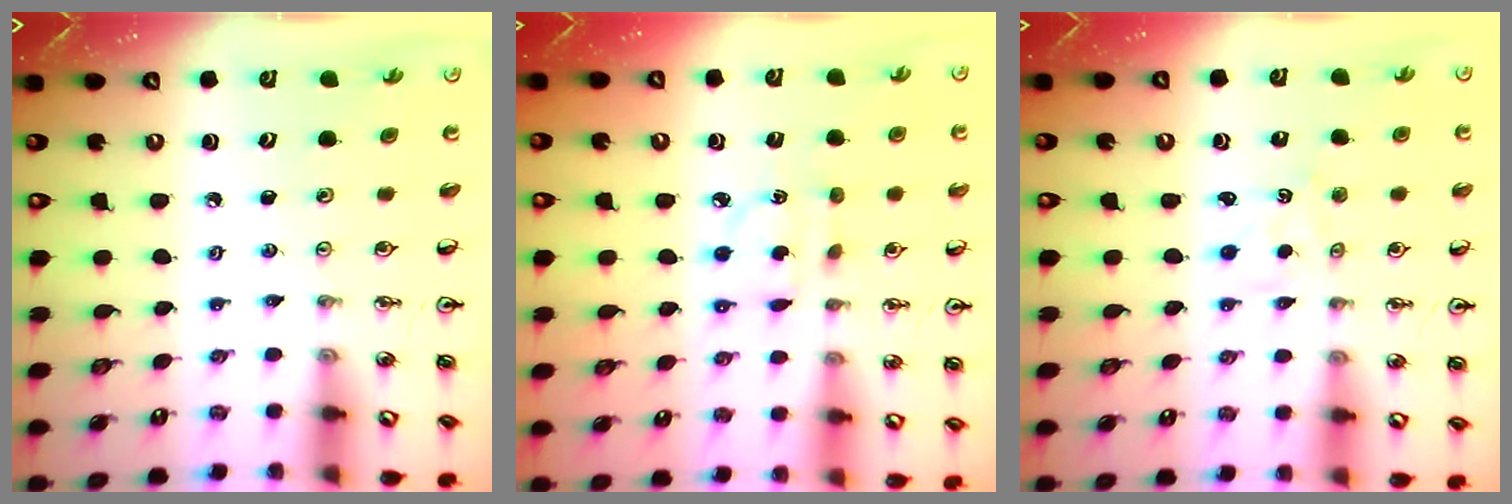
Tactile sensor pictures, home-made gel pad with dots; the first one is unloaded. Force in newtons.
{"total": 5.2, "press": 5.1, "slide": 0.4}
{"total": 1.2, "press": 1.1, "slide": 0.2}